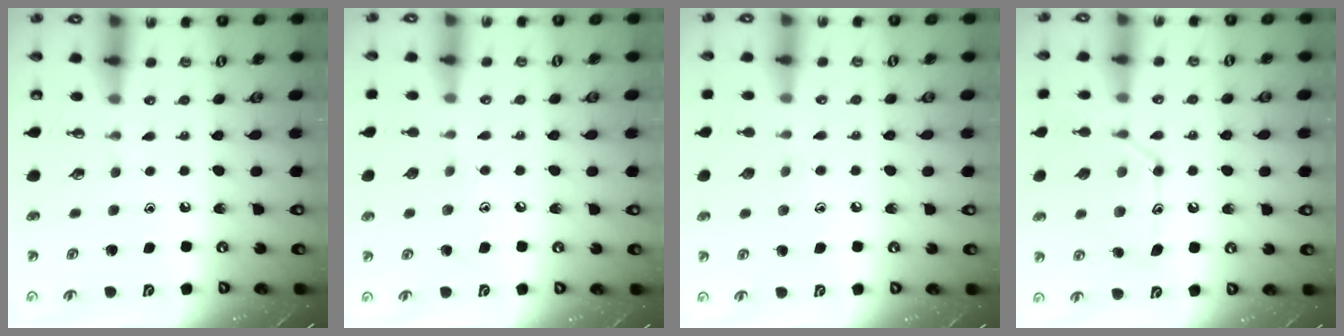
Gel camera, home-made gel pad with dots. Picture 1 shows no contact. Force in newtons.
{"total": 7.3, "press": 7.3, "slide": 0.7}
{"total": 6.4, "press": 6.4, "slide": 0.5}
{"total": 15.1, "press": 15.1, "slide": 1.3}